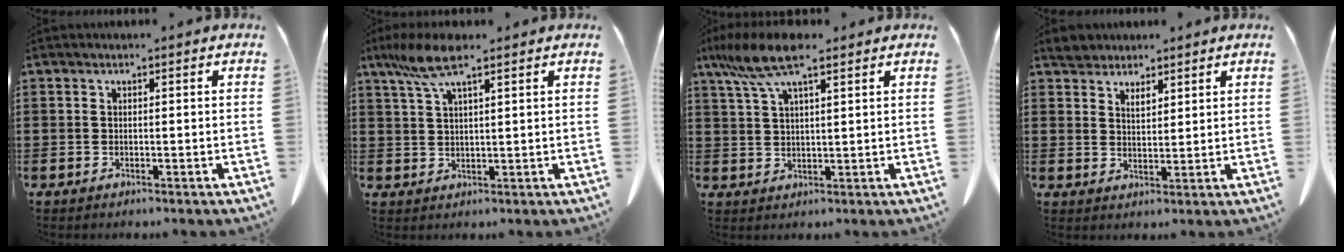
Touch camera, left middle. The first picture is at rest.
{"total": 6.8, "force": [4.2, 1.4, 5.2], "torque": [-0.116, -0.002, 0.073]}
{"total": 8.6, "force": [5.7, 1.9, 6.1], "torque": [-0.139, -0.009, 0.101]}
{"total": 3.5, "force": [3.0, 1.7, 0.7], "torque": [-0.024, 0.004, 0.057]}